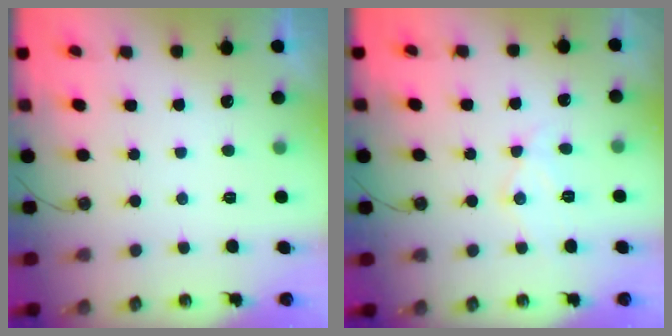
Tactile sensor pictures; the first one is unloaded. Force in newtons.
{"total": 8.9, "press": 8.9, "slide": 0.4}